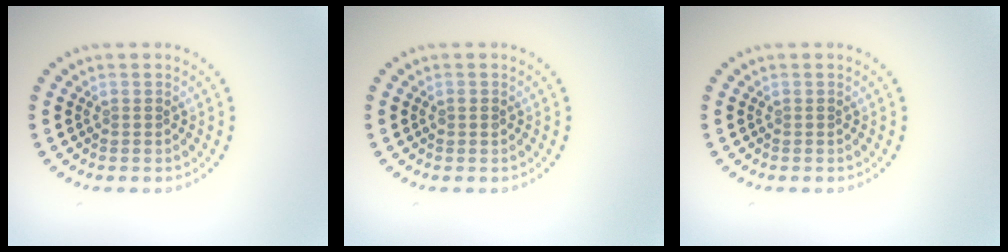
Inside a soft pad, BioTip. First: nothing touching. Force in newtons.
{"total": 0.7, "press": 0.7, "slide": 0.1}
{"total": 0.0}